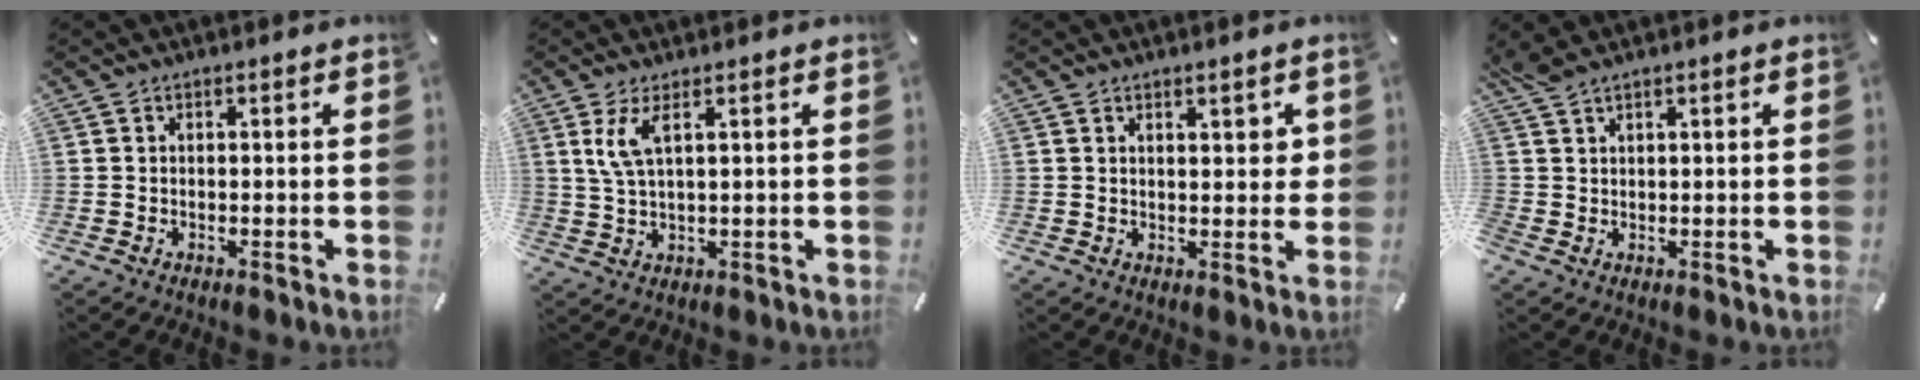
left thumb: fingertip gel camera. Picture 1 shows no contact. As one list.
[{"total": 5.5, "force": [2.4, 1.4, 4.7], "torque": [-0.105, -0.001, 0.039]}, {"total": 2.9, "force": [1.6, 1.5, 1.9], "torque": [-0.016, -0.005, 0.021]}, {"total": 1.8, "force": [1.6, 0.5, 0.8], "torque": [-0.019, 0.001, 0.029]}]